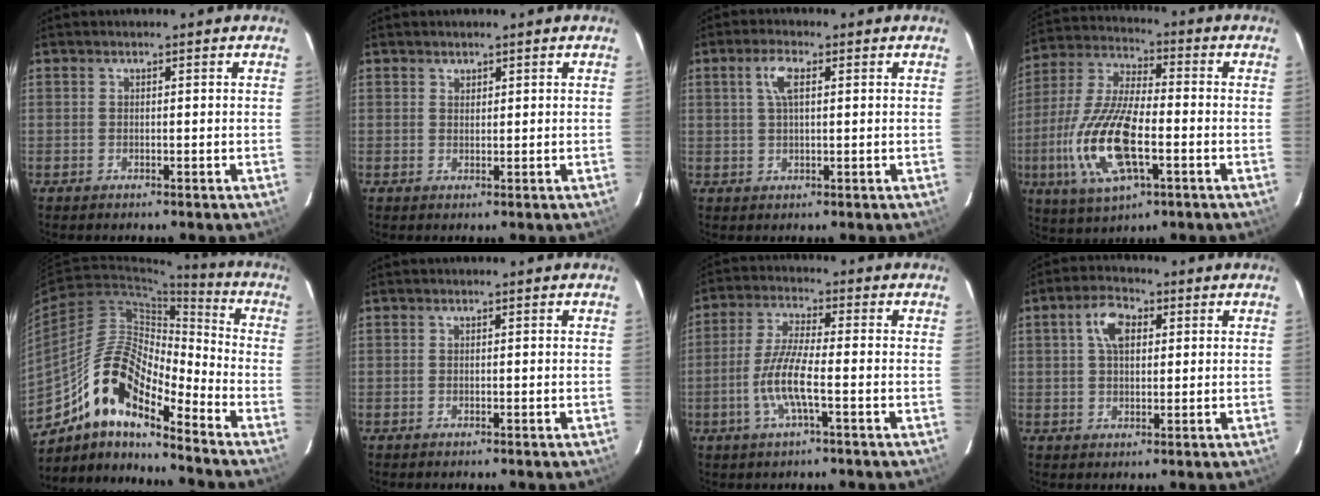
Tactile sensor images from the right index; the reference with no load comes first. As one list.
[{"total": 1.0, "force": [0.8, 0.6, 0.1], "torque": [0.000, 0.001, 0.014]}, {"total": 4.0, "force": [1.3, 1.5, 3.4], "torque": [-0.068, 0.009, 0.025]}, {"total": 17.5, "force": [-4.9, 6.7, 15.5], "torque": [-0.333, -0.011, -0.094]}, {"total": 15.3, "force": [-10.9, 4.4, 9.9], "torque": [-0.174, 0.011, -0.212]}, {"total": 0.0}, {"total": 7.9, "force": [-2.6, 0.9, 7.5], "torque": [-0.157, -0.003, -0.051]}, {"total": 6.0, "force": [1.9, 3.5, 4.5], "torque": [-0.083, 0.019, 0.035]}]